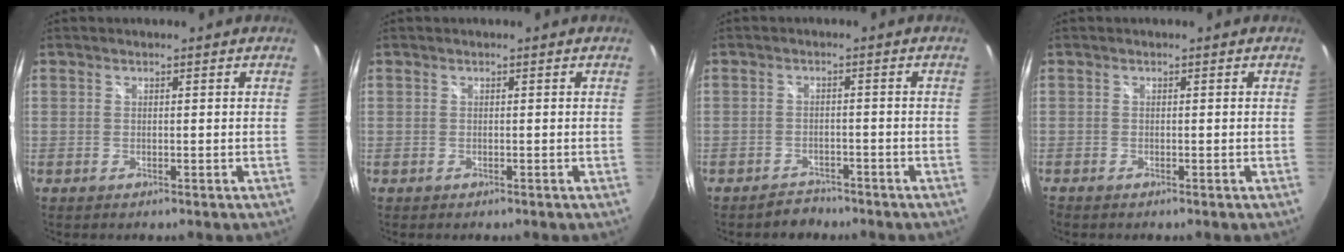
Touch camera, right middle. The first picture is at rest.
{"total": 0.0}
{"total": 3.5, "force": [-3.0, 1.8, 0.3], "torque": [-0.013, 0.004, -0.044]}
{"total": 0.6, "force": [-0.6, 0.1, 0.2], "torque": [-0.007, -0.003, -0.013]}